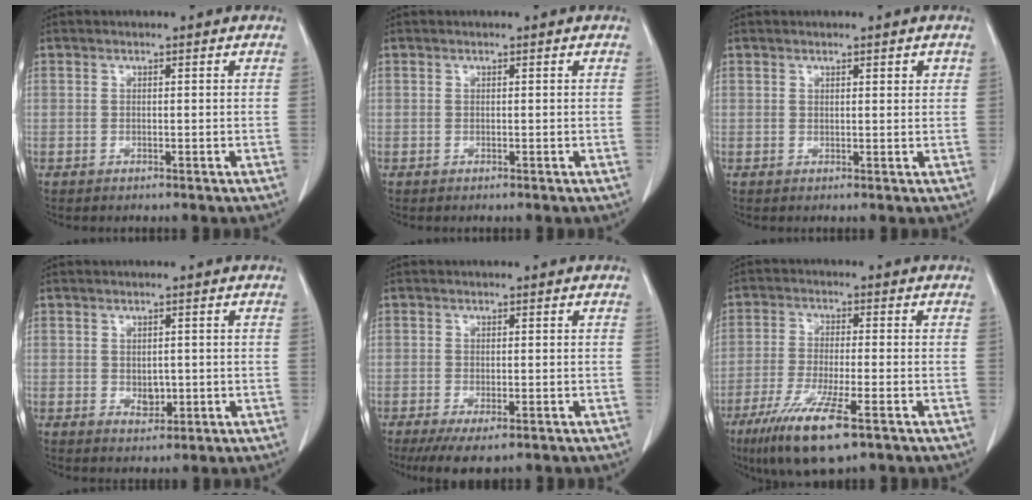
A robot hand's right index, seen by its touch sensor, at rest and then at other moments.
{"total": 0.0}
{"total": 1.3, "force": [0.7, 0.4, 0.9], "torque": [-0.010, -0.001, 0.010]}
{"total": 2.3, "force": [-0.3, 1.7, 1.6], "torque": [-0.022, 0.000, 0.003]}
{"total": 6.0, "force": [-4.0, 1.9, 4.1], "torque": [-0.062, -0.015, -0.062]}
{"total": 10.8, "force": [-6.2, 1.3, 8.7], "torque": [-0.166, -0.028, -0.105]}